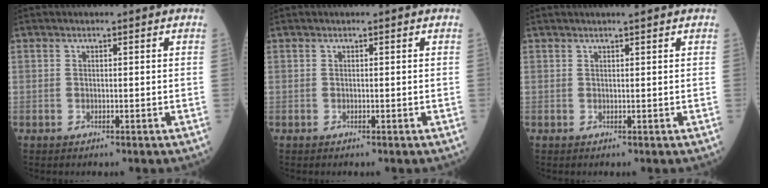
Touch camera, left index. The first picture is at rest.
{"total": 0.0}
{"total": 1.8, "force": [1.4, 0.0, 1.1], "torque": [-0.013, 0.008, 0.022]}